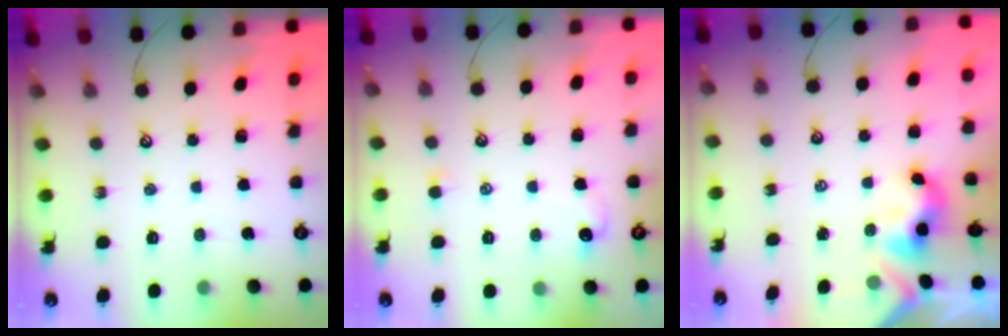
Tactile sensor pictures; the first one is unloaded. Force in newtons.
{"total": 1.3, "press": 1.2, "slide": 0.4}
{"total": 3.6, "press": 3.6, "slide": 0.4}